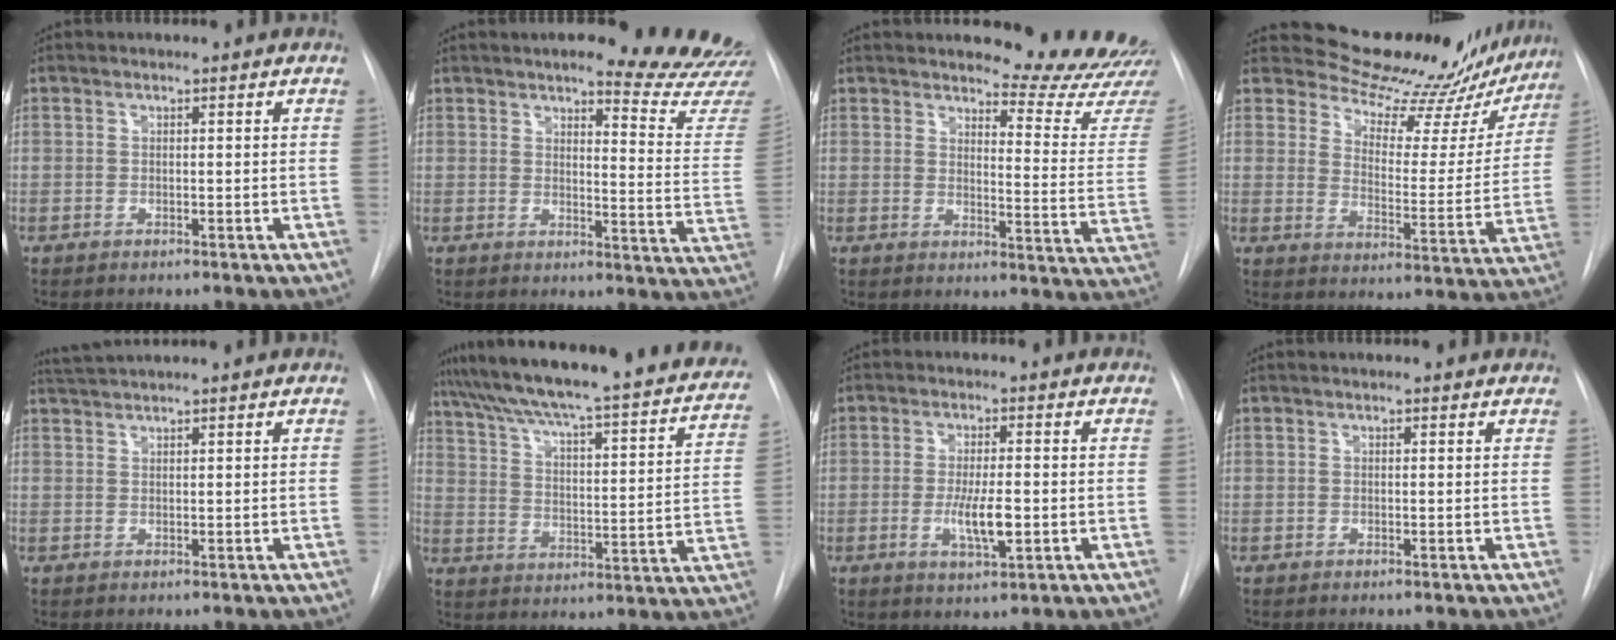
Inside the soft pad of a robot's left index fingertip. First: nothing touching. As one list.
[{"total": 15.6, "force": [14.7, 0.7, 5.1], "torque": [-0.045, -0.113, 0.149]}, {"total": 14.2, "force": [13.9, -0.3, 2.8], "torque": [-0.022, -0.126, 0.146]}, {"total": 20.4, "force": [18.9, 5.6, 5.1], "torque": [-0.050, -0.061, 0.229]}, {"total": 3.6, "force": [3.4, -0.6, 0.9], "torque": [-0.010, 0.026, 0.064]}, {"total": 31.9, "force": [27.9, 4.3, 15.0], "torque": [-0.234, -0.055, 0.351]}, {"total": 5.7, "force": [-1.1, 1.3, 5.4], "torque": [-0.101, -0.010, -0.017]}, {"total": 0.6, "force": [0.6, 0.2, -0.1], "torque": [-0.004, -0.001, 0.004]}]